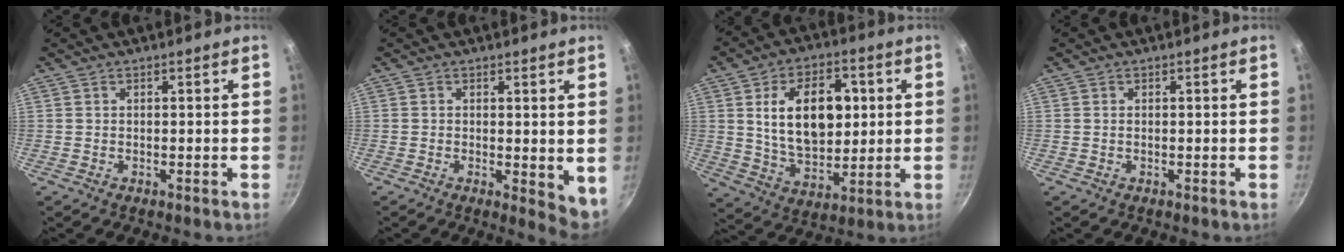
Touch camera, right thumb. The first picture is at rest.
{"total": 5.1, "force": [0.2, 2.3, 4.5], "torque": [-0.057, -0.011, 0.004]}
{"total": 17.2, "force": [3.2, 10.8, 13.0], "torque": [-0.177, -0.010, 0.060]}
{"total": 0.0}